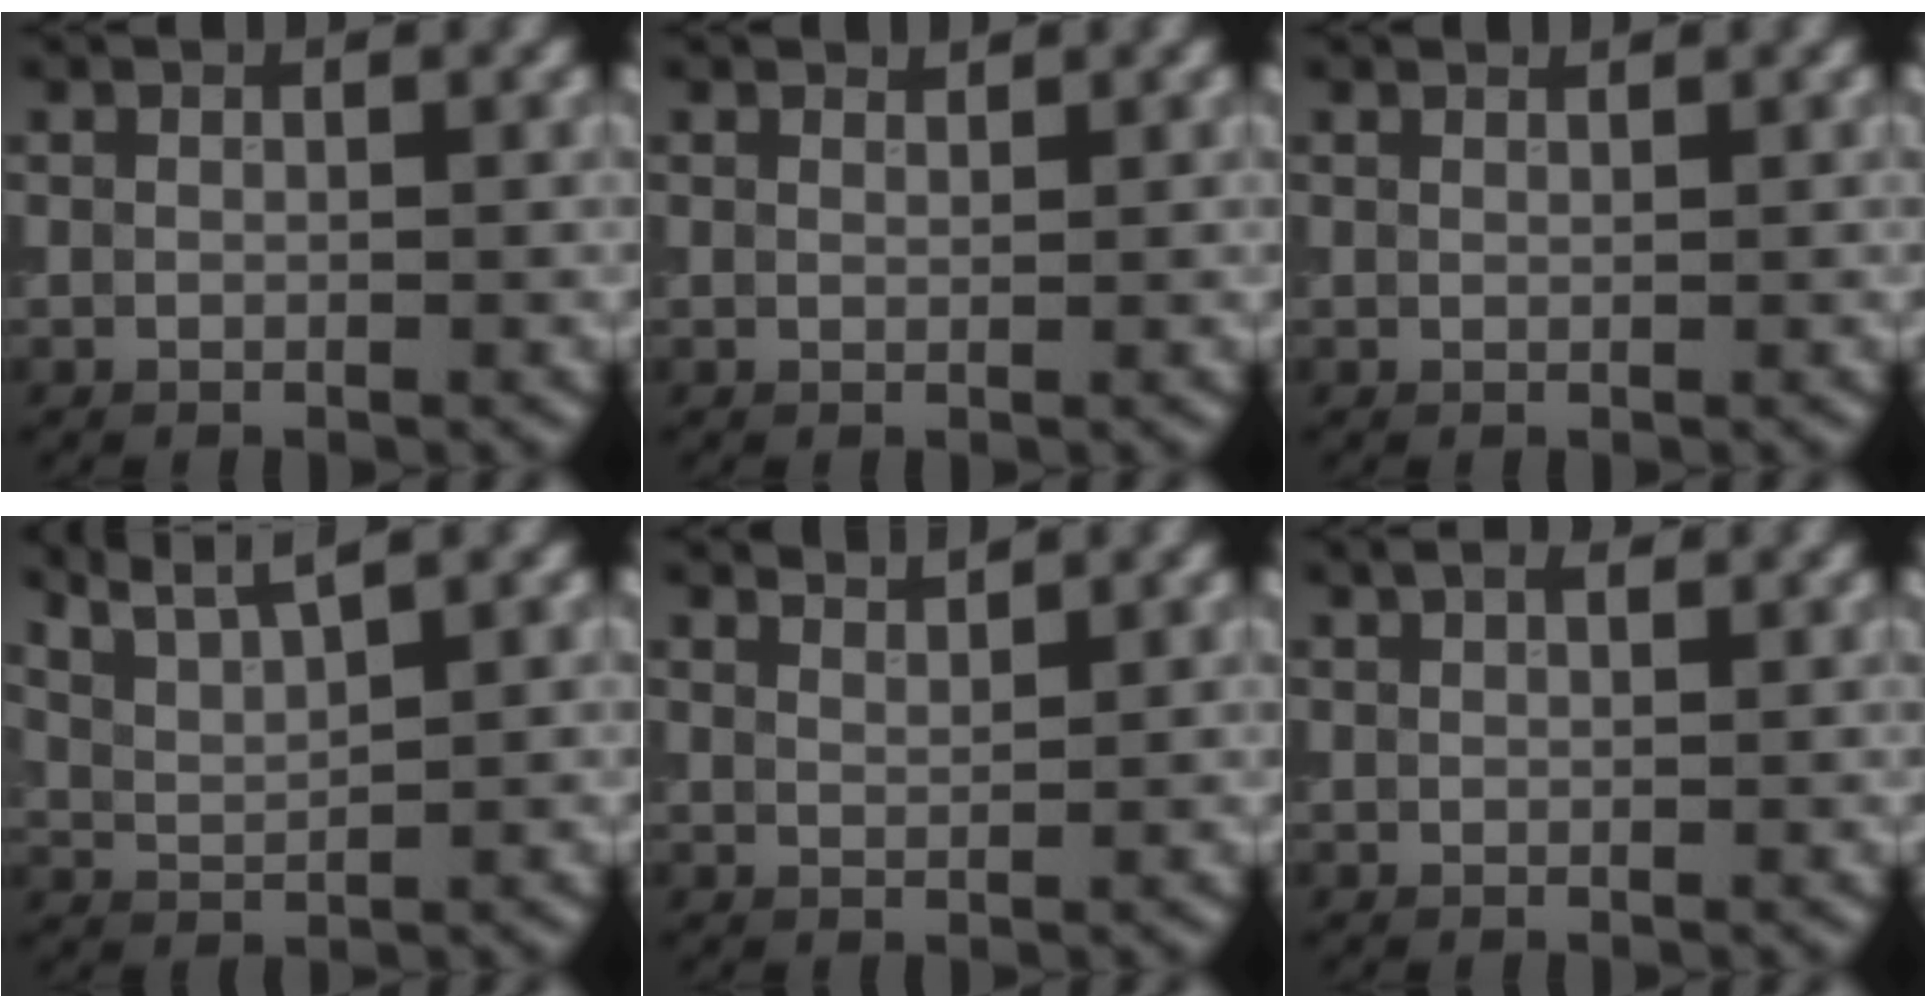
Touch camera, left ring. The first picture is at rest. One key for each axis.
{"total": 1.0, "fx": 1.0, "fy": 0.2, "fz": 0.1, "tx": -0.005, "ty": -0.003, "tz": 0.012}
{"total": 0.9, "fx": 0.9, "fy": 0.1, "fz": 0.1, "tx": -0.005, "ty": -0.003, "tz": 0.010}
{"total": 4.3, "fx": 3.6, "fy": 0.7, "fz": 2.2, "tx": -0.039, "ty": 0.014, "tz": 0.060}
{"total": 2.2, "fx": 2.2, "fy": 0.2, "fz": 0.5, "tx": -0.006, "ty": 0.002, "tz": 0.030}
{"total": 1.6, "fx": 1.1, "fy": 0.6, "fz": 0.9, "tx": -0.016, "ty": 0.002, "tz": 0.015}